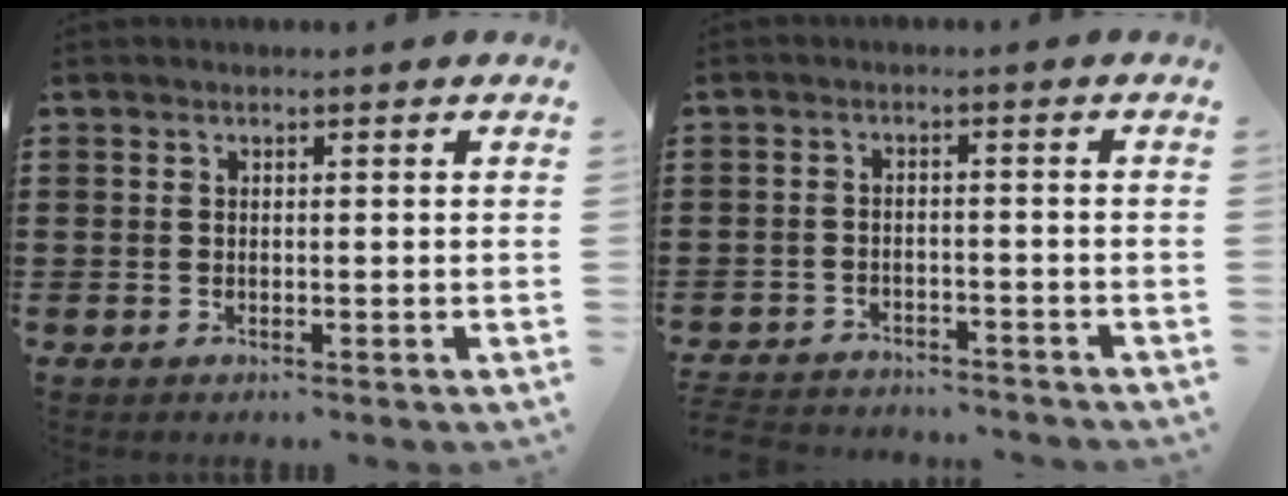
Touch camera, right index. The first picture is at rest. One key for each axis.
{"total": 2.9, "fx": -2.9, "fy": 0.3, "fz": -0.1, "tx": -0.005, "ty": 0.000, "tz": -0.063}